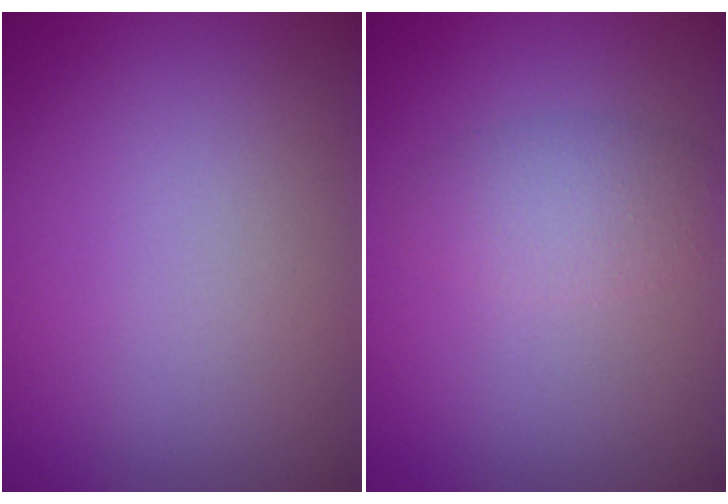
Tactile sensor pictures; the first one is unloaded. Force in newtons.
{"total": 2.4, "press": 2.4, "slide": 0.0}